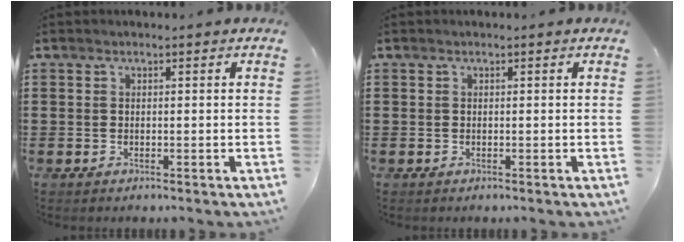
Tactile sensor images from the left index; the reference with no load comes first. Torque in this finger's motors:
{"motor_torque": [0.00, 0.00, 0.00, -0.01]}